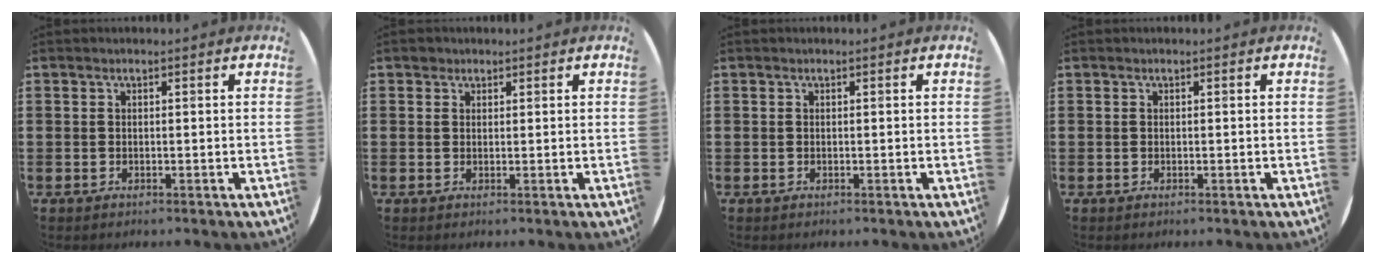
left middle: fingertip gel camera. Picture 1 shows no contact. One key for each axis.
{"total": 1.1, "fx": 0.9, "fy": 0.6, "fz": 0.0, "tx": 0.007, "ty": 0.001, "tz": 0.016}
{"total": 0.0}
{"total": 0.0}